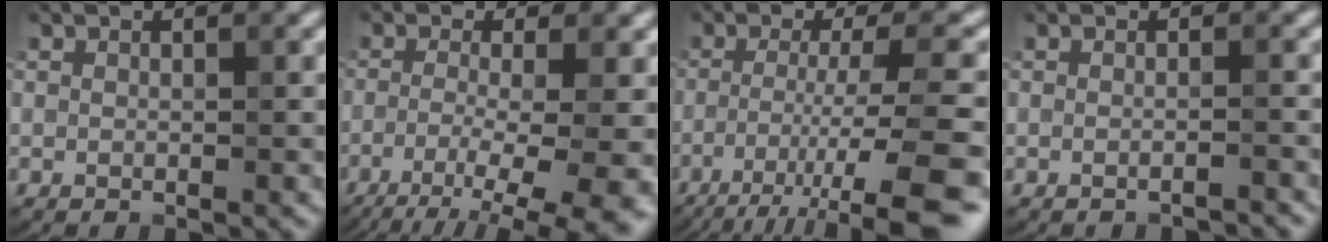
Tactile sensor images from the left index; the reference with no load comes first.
{"total": 8.8, "force": [-4.2, 2.7, 7.3], "torque": [-0.097, -0.018, -0.053]}
{"total": 9.7, "force": [-5.8, 1.3, 7.6], "torque": [-0.101, 0.004, -0.096]}
{"total": 1.4, "force": [-1.2, 0.2, 0.8], "torque": [-0.001, -0.001, -0.025]}